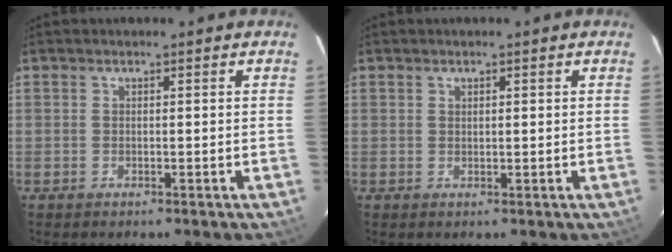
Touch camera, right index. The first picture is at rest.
{"total": 0.8, "force": [0.4, 0.3, 0.5], "torque": [-0.009, 0.003, 0.009]}